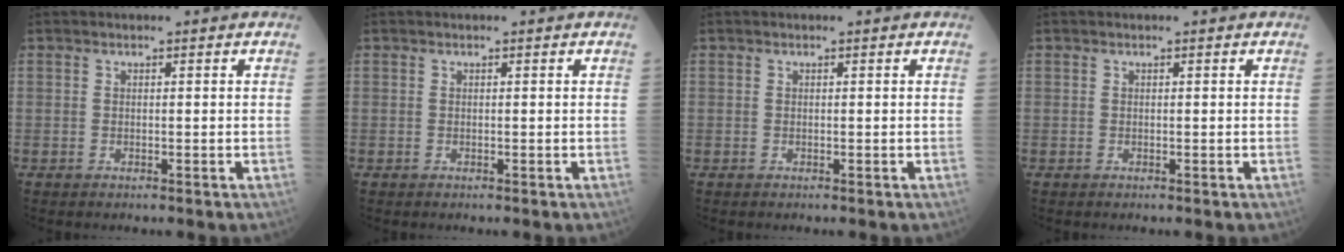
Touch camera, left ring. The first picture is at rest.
{"total": 0.0}
{"total": 0.0}
{"total": 0.0}